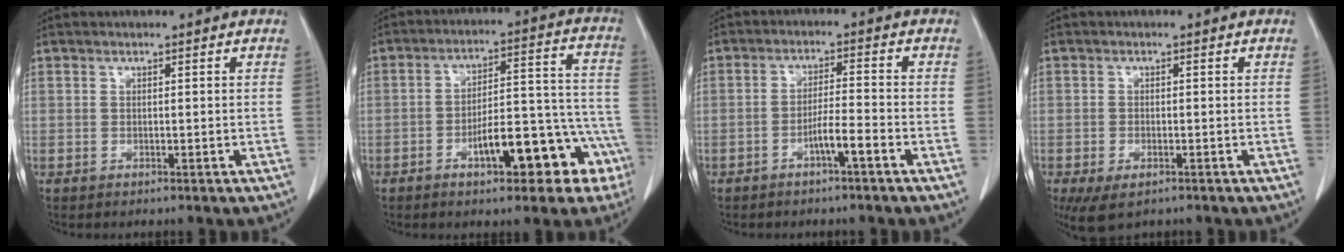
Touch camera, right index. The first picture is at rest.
{"total": 14.0, "force": [-6.5, 5.0, 11.3], "torque": [-0.131, 0.049, -0.082]}
{"total": 3.9, "force": [-2.2, -0.2, 3.2], "torque": [-0.057, 0.004, -0.039]}
{"total": 5.3, "force": [-3.2, 2.5, 3.5], "torque": [-0.063, -0.010, -0.049]}